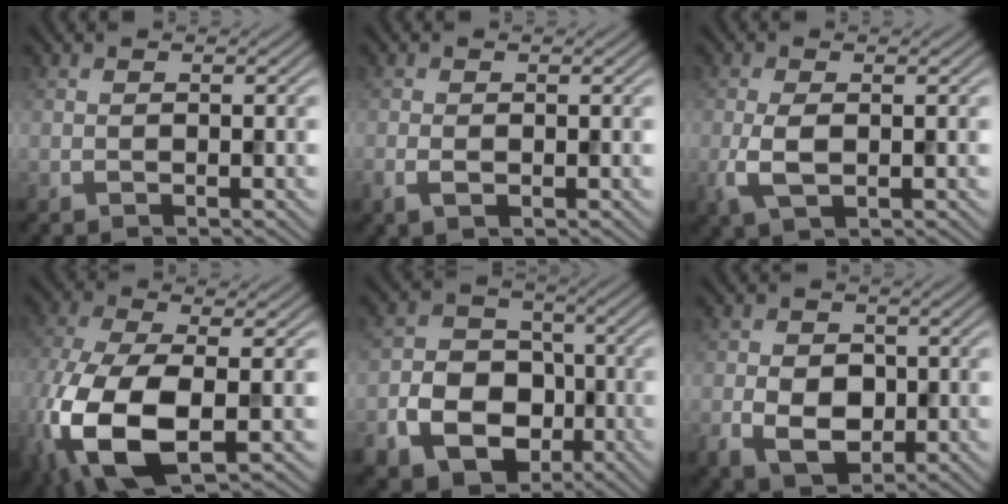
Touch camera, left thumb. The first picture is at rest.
{"total": 1.6, "force": [-0.4, 0.9, 1.3], "torque": [-0.032, -0.005, -0.008]}
{"total": 3.6, "force": [-0.4, 1.8, 3.2], "torque": [-0.080, -0.006, -0.008]}
{"total": 15.2, "force": [-4.5, 7.4, 12.5], "torque": [-0.323, -0.039, -0.076]}
{"total": 11.6, "force": [-4.8, 9.2, 5.1], "torque": [-0.099, -0.034, -0.106]}
{"total": 5.5, "force": [-1.0, 4.1, 3.5], "torque": [-0.068, -0.012, -0.017]}